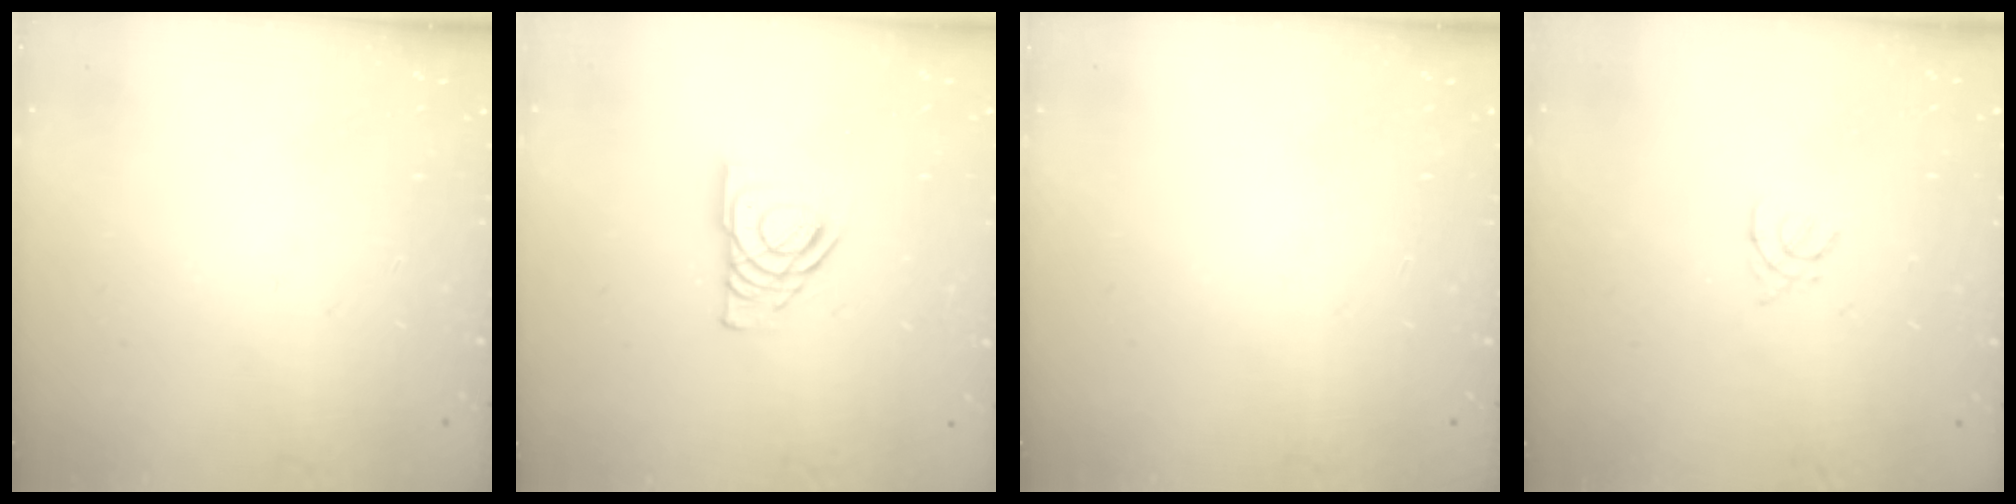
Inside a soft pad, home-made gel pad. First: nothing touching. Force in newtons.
{"total": 7.9, "press": 7.9, "slide": 0.8}
{"total": 0.0}
{"total": 1.8, "press": 1.8, "slide": 0.4}